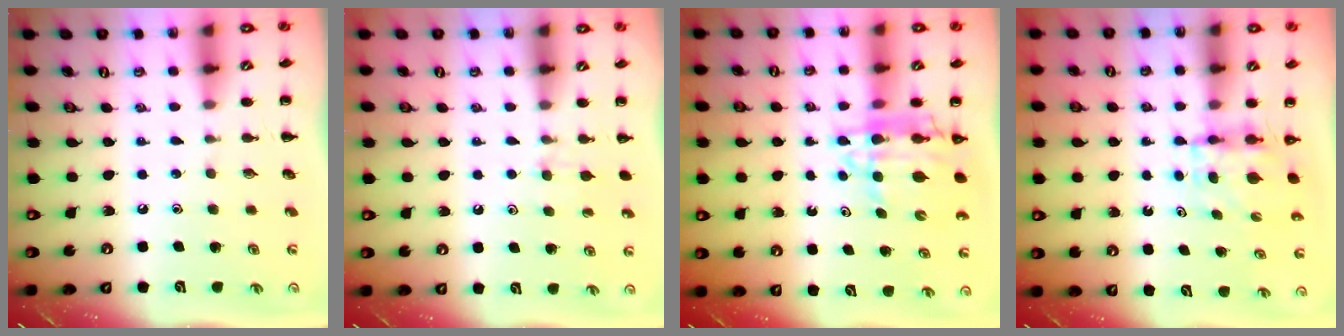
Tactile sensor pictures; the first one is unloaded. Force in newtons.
{"total": 4.9, "press": 4.7, "slide": 1.4}
{"total": 8.5, "press": 8.0, "slide": 2.9}
{"total": 3.9, "press": 3.9, "slide": 0.3}